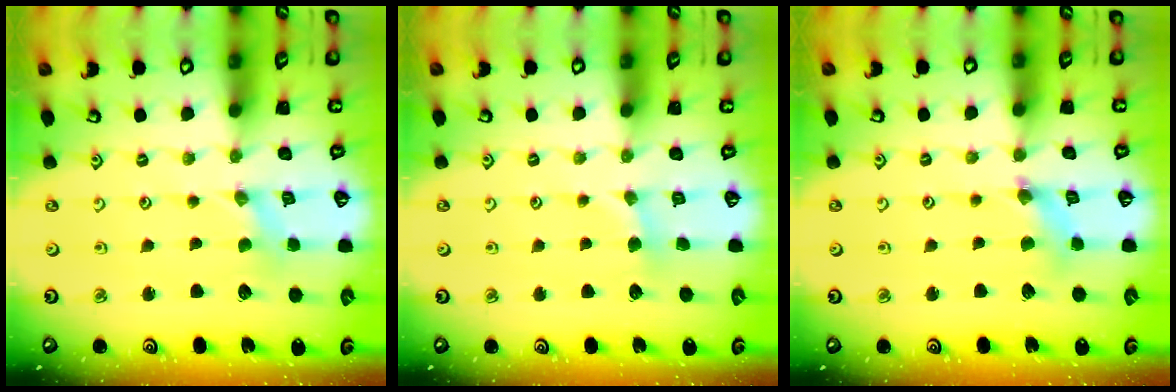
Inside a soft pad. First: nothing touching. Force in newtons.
{"total": 2.6, "press": 2.6, "slide": 0.3}
{"total": 3.9, "press": 3.9, "slide": 0.4}